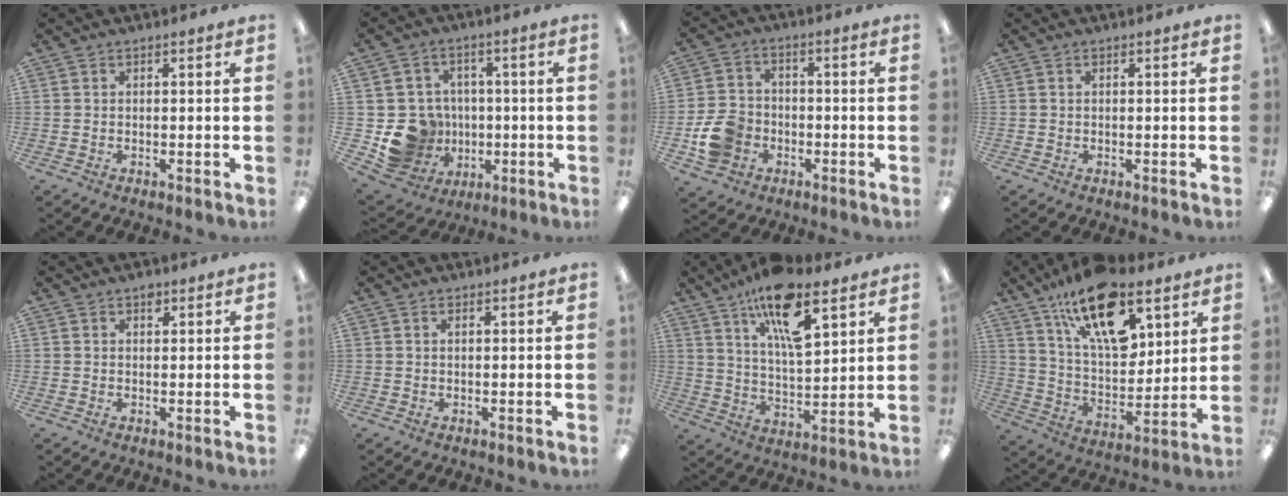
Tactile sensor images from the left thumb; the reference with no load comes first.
{"total": 12.5, "force": [-2.2, 11.9, 3.5], "torque": [-0.094, 0.019, -0.016]}
{"total": 9.1, "force": [-3.0, 7.6, 4.1], "torque": [-0.091, 0.024, -0.055]}
{"total": 0.0}
{"total": 1.7, "force": [1.1, 1.0, 0.9], "torque": [-0.003, -0.005, 0.016]}
{"total": 0.8, "force": [0.4, 0.4, 0.6], "torque": [-0.012, 0.003, 0.007]}
{"total": 16.6, "force": [10.4, 6.3, 11.4], "torque": [-0.191, -0.043, 0.174]}
{"total": 21.7, "force": [13.0, 10.3, 14.0], "torque": [-0.226, -0.060, 0.223]}